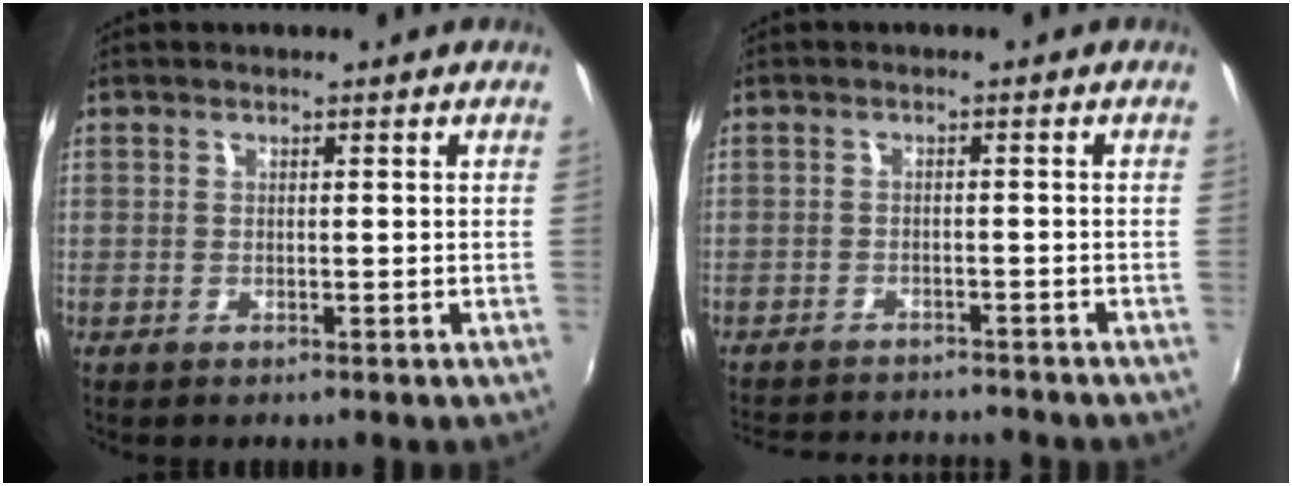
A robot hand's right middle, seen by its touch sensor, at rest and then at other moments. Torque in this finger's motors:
{"motor_torque": [0.14, -0.34, 0.05, 0.01]}